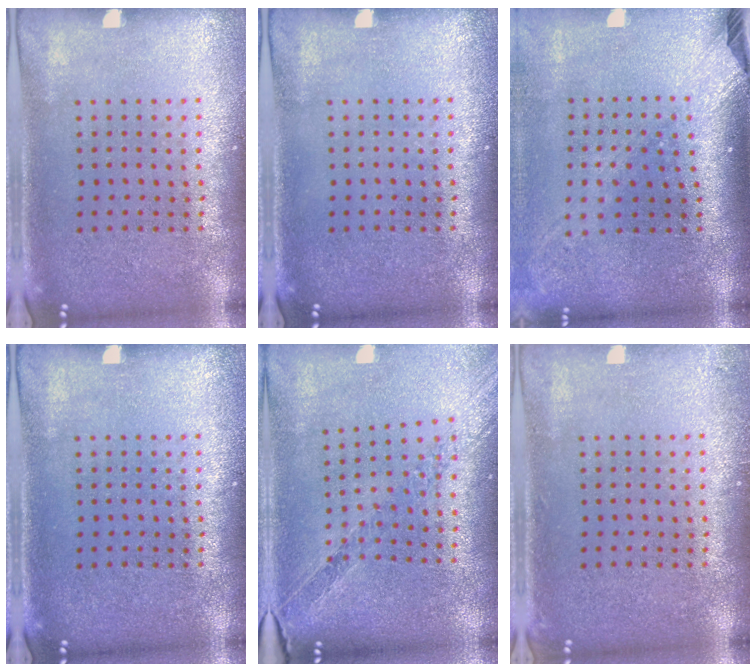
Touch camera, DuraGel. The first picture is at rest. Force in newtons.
{"total": 0.0}
{"total": 2.4, "press": 1.8, "slide": 1.6}
{"total": 0.0}
{"total": 1.1, "press": 1.1, "slide": 0.1}
{"total": 0.9, "press": 0.9, "slide": 0.2}